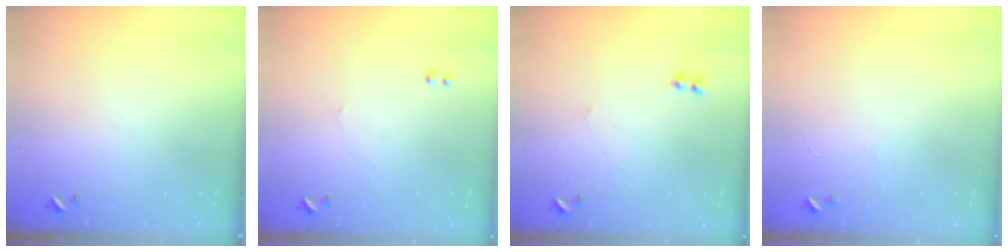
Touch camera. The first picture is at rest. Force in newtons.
{"total": 1.4, "press": 1.3, "slide": 0.5}
{"total": 2.5, "press": 2.5, "slide": 0.4}
{"total": 2.3, "press": 2.3, "slide": 0.4}